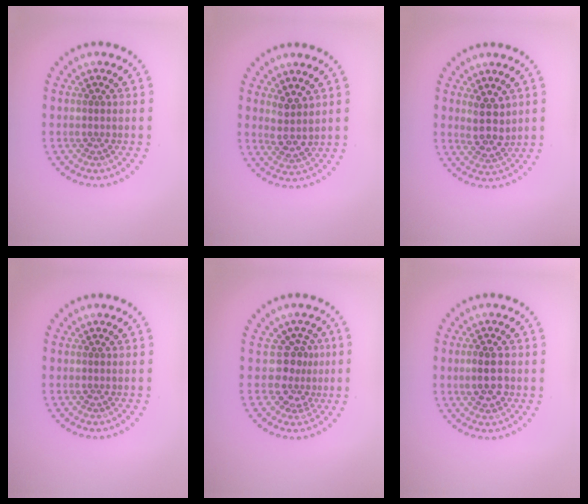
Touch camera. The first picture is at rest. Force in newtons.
{"total": 2.4, "press": 2.0, "slide": 1.3}
{"total": 2.9, "press": 2.6, "slide": 1.4}
{"total": 0.0}
{"total": 2.7, "press": 2.0, "slide": 1.8}
{"total": 2.9, "press": 2.9, "slide": 0.2}